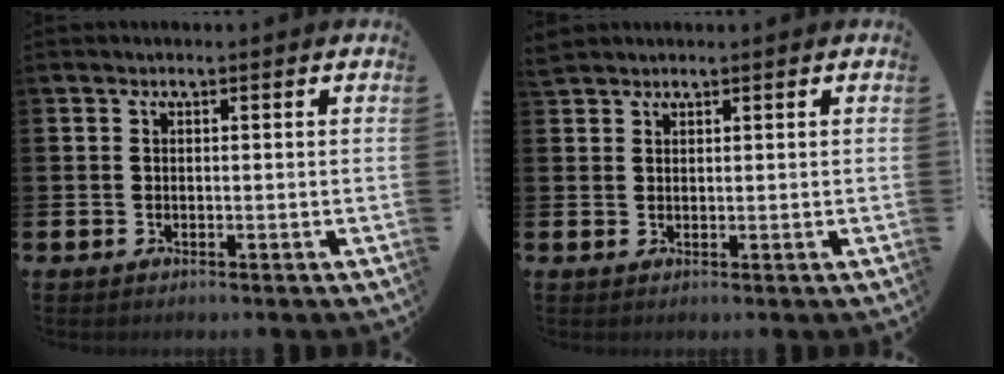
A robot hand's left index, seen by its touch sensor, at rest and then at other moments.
{"total": 1.6, "force": [1.5, 0.5, 0.0], "torque": [0.009, -0.001, 0.027]}